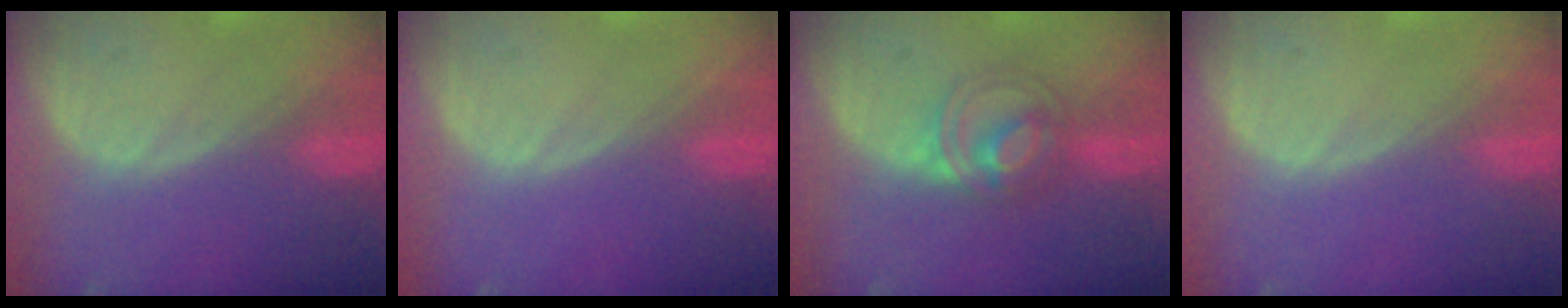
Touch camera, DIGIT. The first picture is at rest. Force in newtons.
{"total": 0.0}
{"total": 5.9, "press": 5.4, "slide": 2.4}
{"total": 0.0}